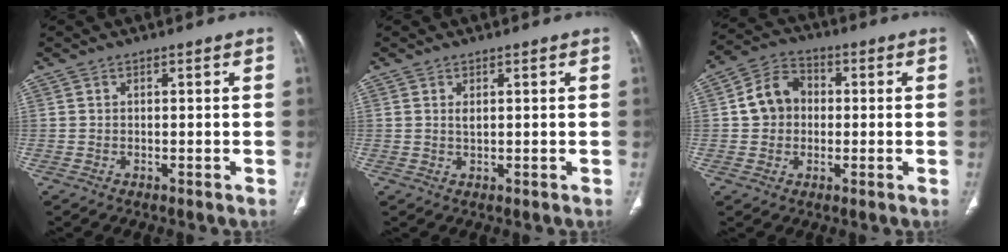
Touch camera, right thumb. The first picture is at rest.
{"total": 1.2, "force": [0.5, 0.5, 1.0], "torque": [-0.017, -0.003, 0.010]}
{"total": 8.2, "force": [0.3, 7.0, 4.3], "torque": [-0.057, 0.020, -0.005]}